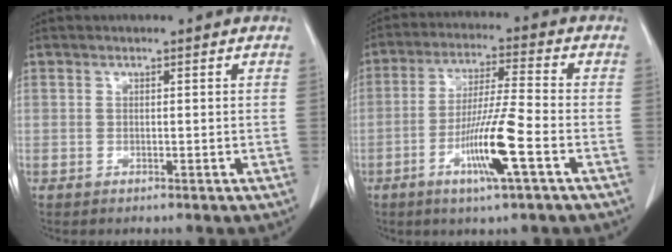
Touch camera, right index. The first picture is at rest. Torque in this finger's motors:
{"motor_torque": [1.72, -0.37, 0.45, 0.15]}